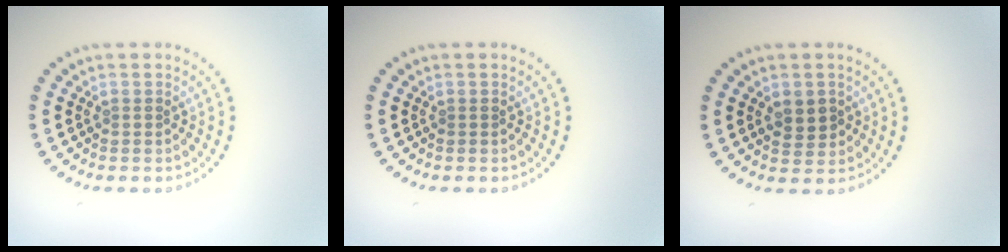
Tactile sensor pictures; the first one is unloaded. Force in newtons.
{"total": 0.0}
{"total": 2.4, "press": 2.3, "slide": 0.6}